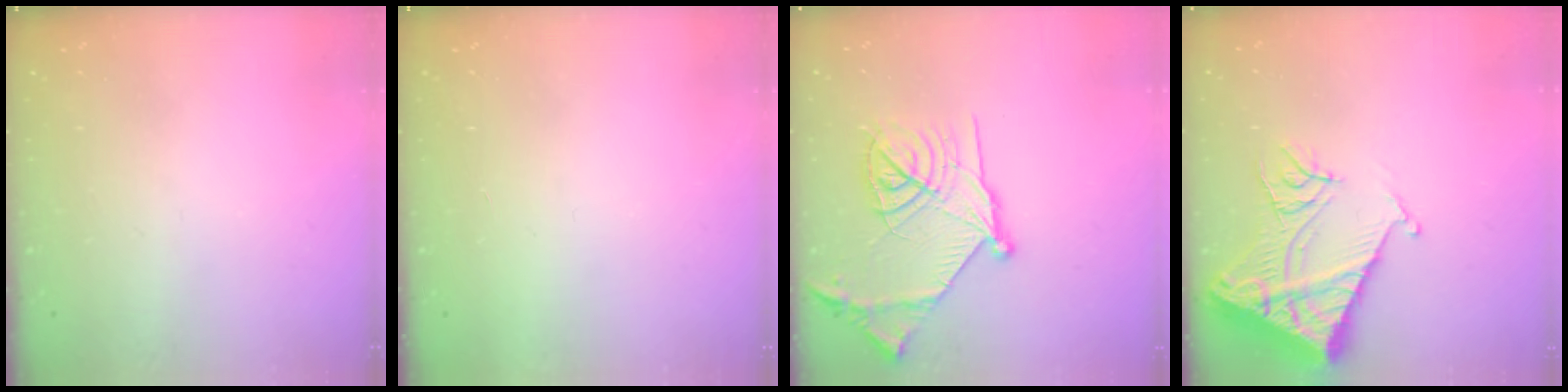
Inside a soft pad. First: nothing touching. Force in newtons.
{"total": 1.7, "press": 1.7, "slide": 0.1}
{"total": 18.5, "press": 18.4, "slide": 1.6}
{"total": 15.7, "press": 15.6, "slide": 1.7}